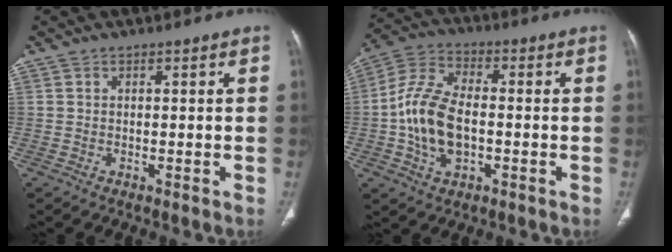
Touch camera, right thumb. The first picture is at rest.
{"total": 13.0, "force": [-1.7, 7.4, 10.5], "torque": [-0.208, 0.022, -0.035]}